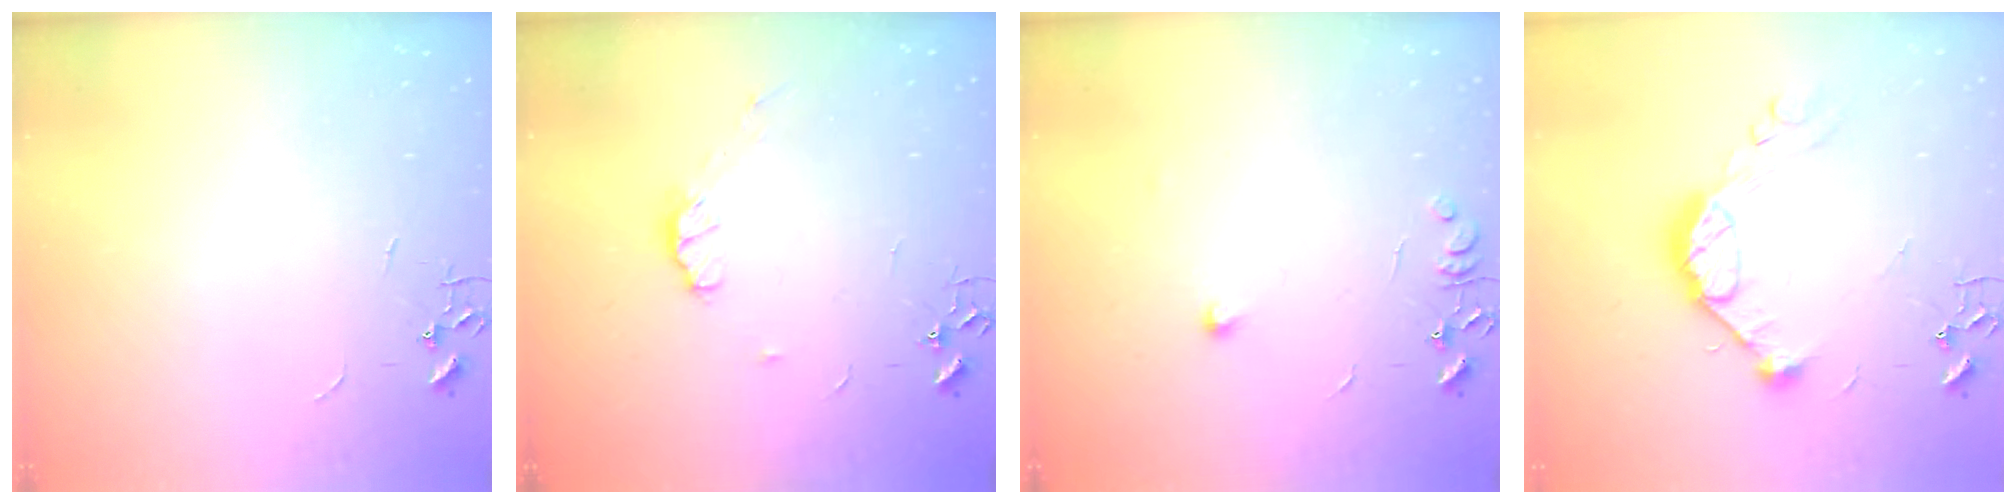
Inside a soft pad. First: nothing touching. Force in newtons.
{"total": 5.8, "press": 5.7, "slide": 0.9}
{"total": 7.8, "press": 7.8, "slide": 0.5}
{"total": 12.9, "press": 12.8, "slide": 1.2}